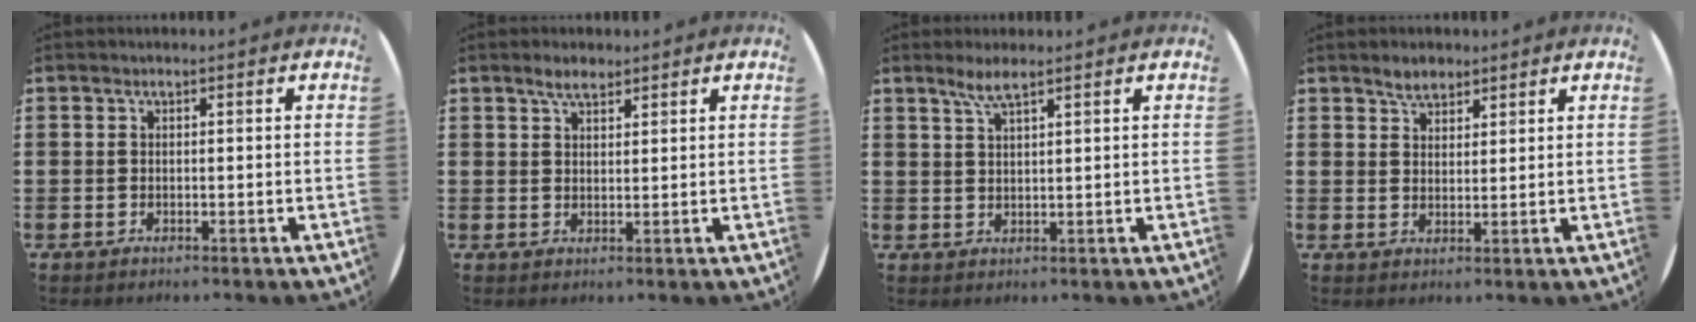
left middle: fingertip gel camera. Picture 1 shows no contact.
{"total": 2.7, "force": [2.2, 1.0, 1.3], "torque": [-0.020, 0.001, 0.038]}
{"total": 2.9, "force": [2.1, 0.2, 1.9], "torque": [-0.041, 0.004, 0.038]}
{"total": 2.8, "force": [2.4, 1.4, 0.6], "torque": [-0.007, 0.003, 0.044]}